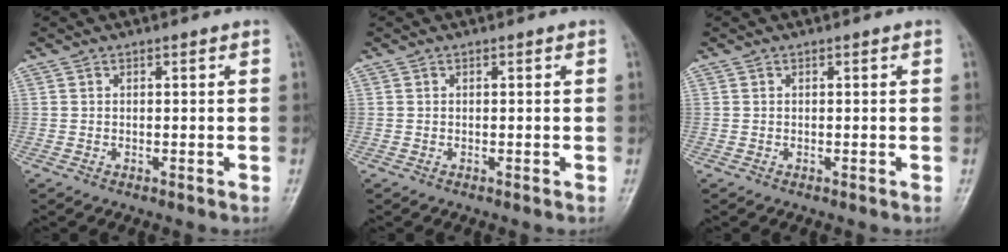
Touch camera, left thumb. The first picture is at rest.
{"total": 0.0}
{"total": 0.0}